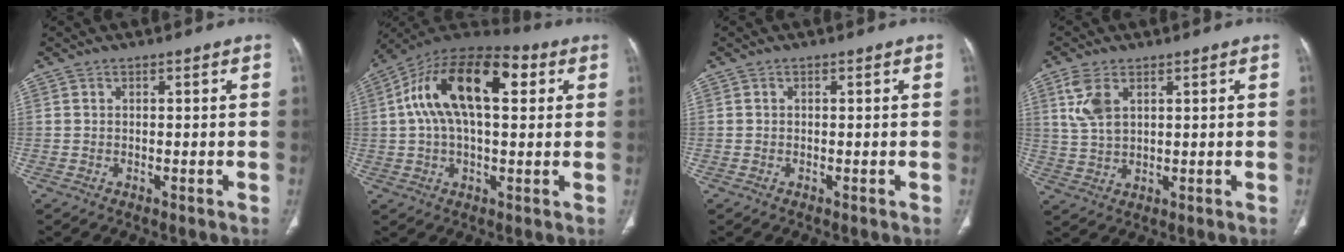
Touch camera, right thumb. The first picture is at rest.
{"total": 19.7, "force": [4.8, 9.8, 16.4], "torque": [-0.277, 0.034, 0.070]}
{"total": 0.0}
{"total": 6.4, "force": [2.8, 3.5, 4.7], "torque": [-0.104, -0.003, 0.065]}